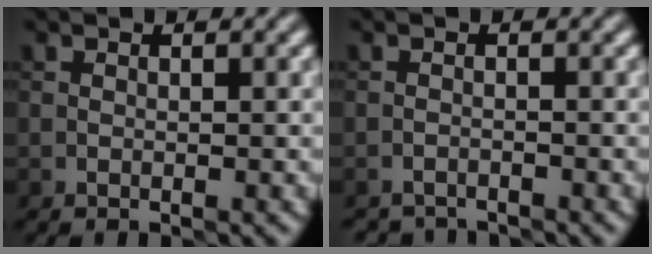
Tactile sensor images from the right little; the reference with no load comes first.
{"total": 2.4, "force": [-2.4, 0.1, -0.2], "torque": [0.004, -0.005, -0.038]}